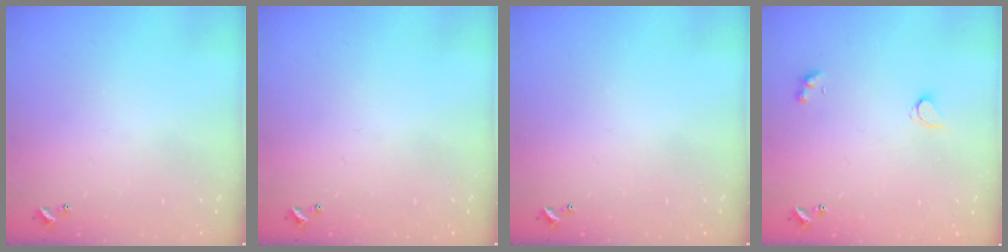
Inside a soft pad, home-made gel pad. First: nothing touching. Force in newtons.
{"total": 0.0}
{"total": 0.0}
{"total": 2.3, "press": 2.3, "slide": 0.3}